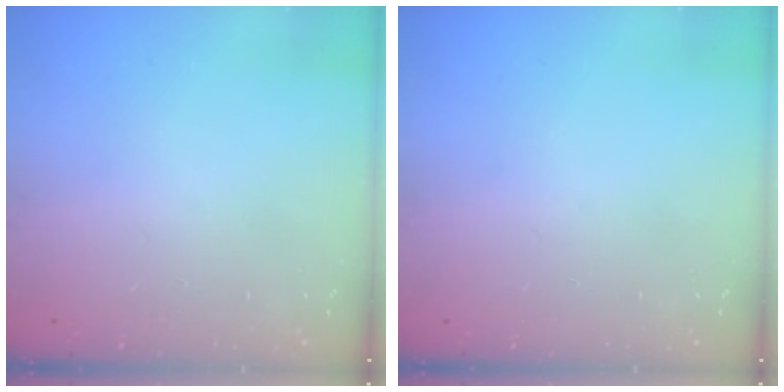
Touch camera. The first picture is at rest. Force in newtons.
{"total": 0.0}